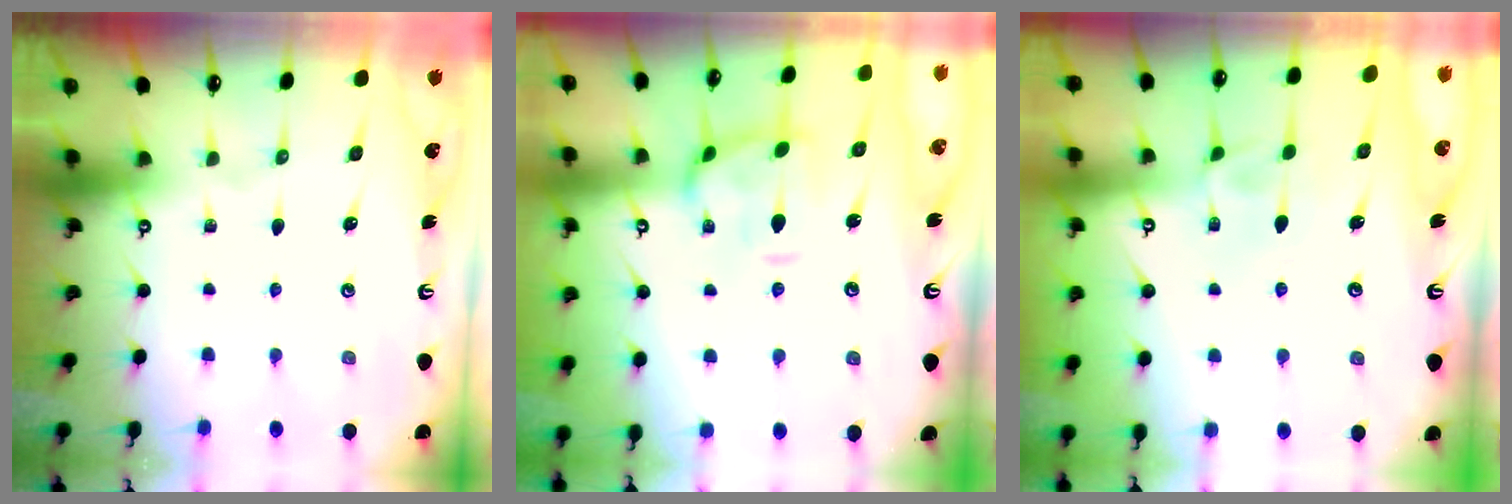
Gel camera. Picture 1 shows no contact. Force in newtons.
{"total": 1.9, "press": 1.8, "slide": 0.4}
{"total": 0.9, "press": 0.2, "slide": 0.8}